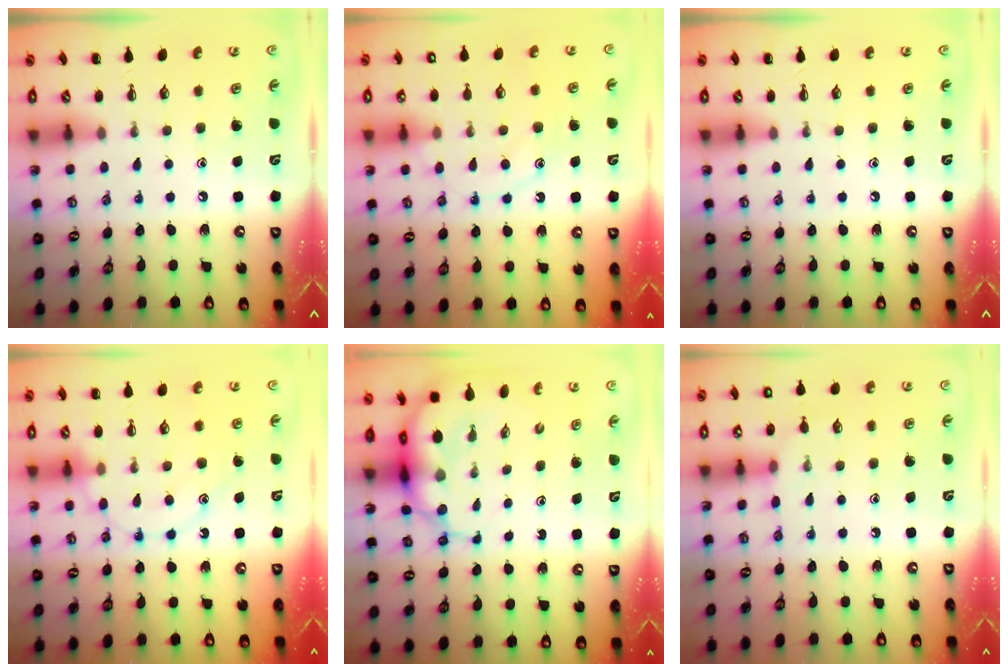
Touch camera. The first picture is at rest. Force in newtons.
{"total": 11.9, "press": 11.9, "slide": 0.7}
{"total": 0.0}
{"total": 12.0, "press": 12.0, "slide": 0.9}
{"total": 8.2, "press": 7.7, "slide": 2.8}
{"total": 8.0, "press": 7.8, "slide": 1.6}